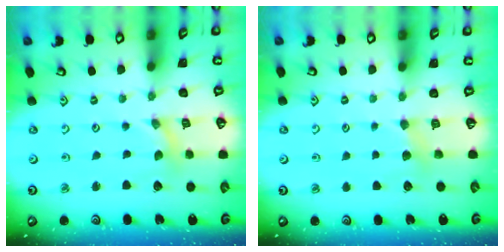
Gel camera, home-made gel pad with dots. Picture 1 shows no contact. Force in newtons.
{"total": 4.3, "press": 4.2, "slide": 0.5}